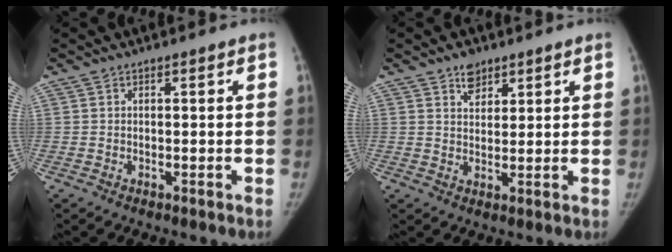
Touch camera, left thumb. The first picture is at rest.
{"total": 3.7, "force": [2.6, 2.3, 1.4], "torque": [-0.001, -0.018, 0.043]}